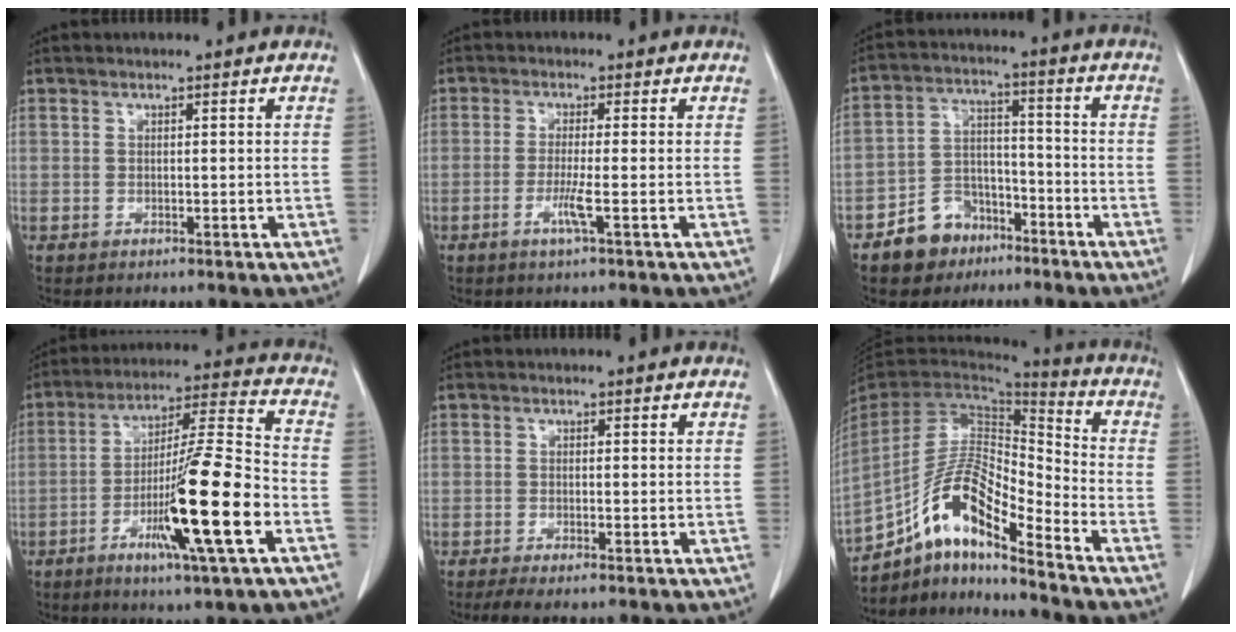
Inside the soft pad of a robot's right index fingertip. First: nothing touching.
{"total": 3.1, "force": [-1.2, -0.4, 2.9], "torque": [-0.060, -0.007, -0.026]}
{"total": 8.6, "force": [-5.5, 6.1, 2.3], "torque": [-0.041, 0.021, -0.091]}
{"total": 16.5, "force": [-5.8, 0.0, 15.4], "torque": [-0.271, -0.014, -0.101]}
{"total": 2.1, "force": [-1.4, 0.4, 1.6], "torque": [-0.031, -0.005, -0.026]}
{"total": 14.9, "force": [-10.0, 3.0, 10.6], "torque": [-0.206, 0.018, -0.183]}